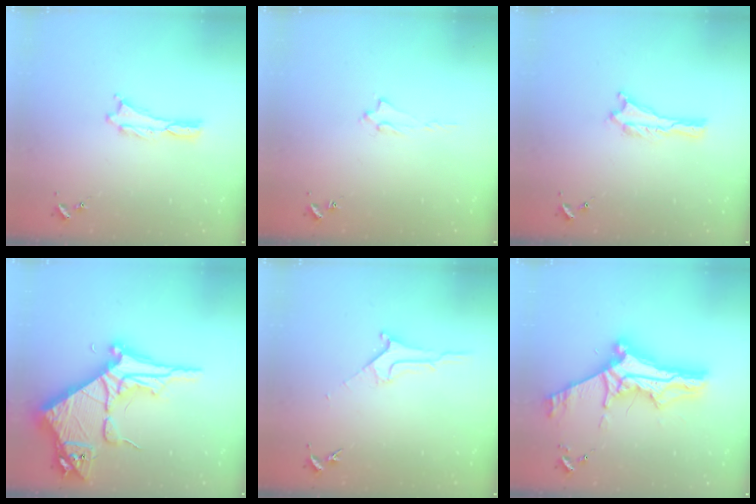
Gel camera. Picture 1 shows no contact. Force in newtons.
{"total": 1.6, "press": 1.6, "slide": 0.2}
{"total": 0.0}
{"total": 14.6, "press": 14.5, "slide": 1.5}
{"total": 1.8, "press": 1.7, "slide": 0.2}
{"total": 11.7, "press": 11.6, "slide": 1.2}